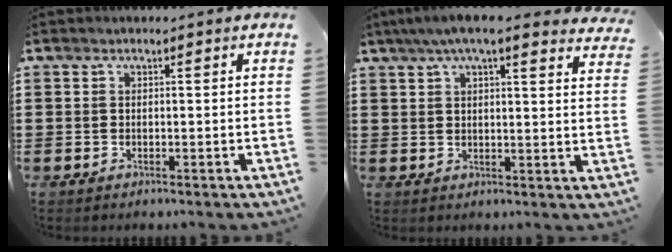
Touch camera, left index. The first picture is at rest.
{"total": 6.5, "force": [5.3, 0.4, 3.7], "torque": [-0.088, -0.008, 0.092]}